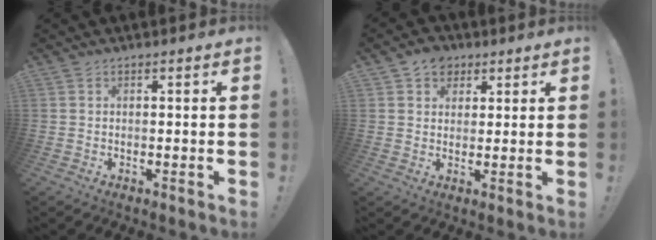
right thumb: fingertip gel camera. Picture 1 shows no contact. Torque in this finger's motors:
{"motor_torque": [-0.50, 0.50, 0.03, -0.01, 0.04]}